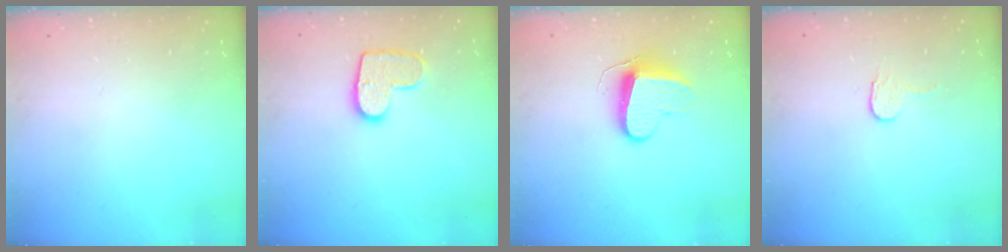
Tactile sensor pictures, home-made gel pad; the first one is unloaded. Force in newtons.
{"total": 10.4, "press": 10.4, "slide": 0.5}
{"total": 9.5, "press": 9.5, "slide": 0.7}
{"total": 3.2, "press": 3.2, "slide": 0.3}